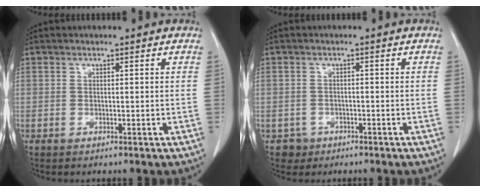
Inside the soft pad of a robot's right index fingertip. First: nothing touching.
{"total": 2.3, "force": [-1.1, 2.0, -0.3], "torque": [0.007, 0.011, -0.016]}